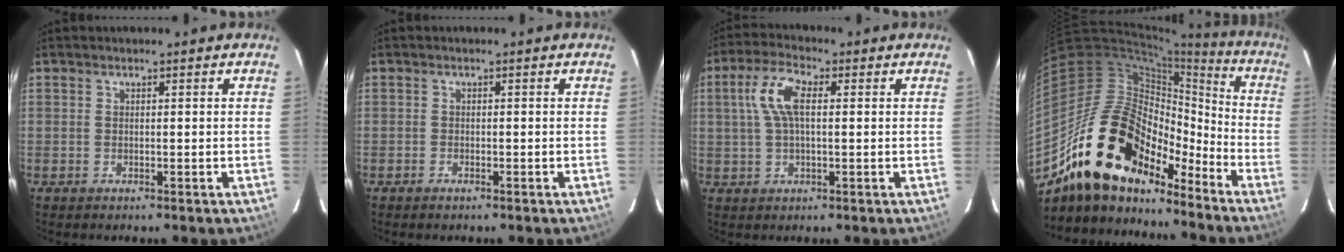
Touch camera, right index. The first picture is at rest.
{"total": 0.8, "force": [-0.7, 0.3, 0.2], "torque": [-0.007, 0.000, -0.013]}
{"total": 7.4, "force": [1.5, 2.8, 6.6], "torque": [-0.139, 0.018, 0.029]}
{"total": 22.9, "force": [-16.4, 11.0, 11.6], "torque": [-0.214, 0.010, -0.285]}